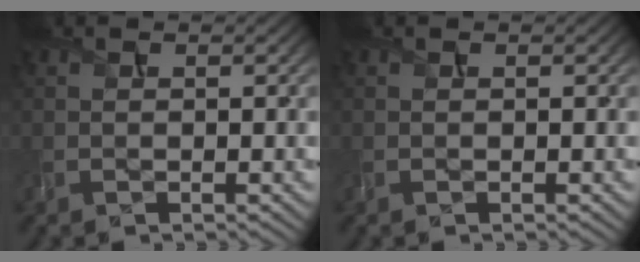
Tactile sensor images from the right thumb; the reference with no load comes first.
{"total": 0.0}